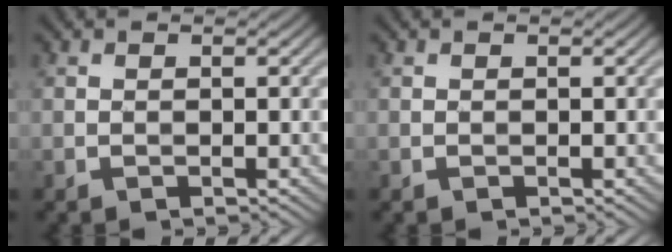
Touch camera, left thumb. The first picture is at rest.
{"total": 0.0}